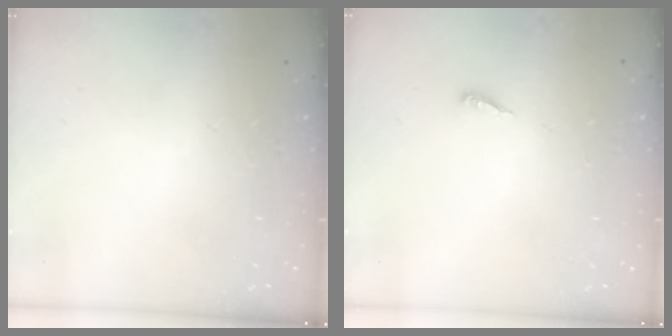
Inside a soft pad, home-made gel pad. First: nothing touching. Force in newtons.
{"total": 3.0, "press": 3.0, "slide": 0.2}